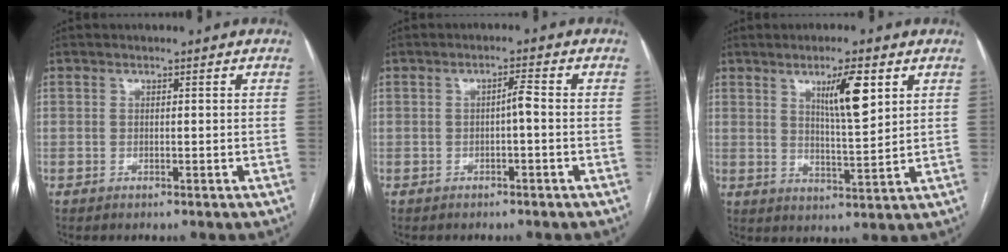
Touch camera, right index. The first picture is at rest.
{"total": 1.8, "force": [-0.3, 0.2, 1.8], "torque": [-0.027, 0.005, -0.006]}
{"total": 7.6, "force": [3.5, 0.9, 6.6], "torque": [-0.113, -0.006, 0.060]}